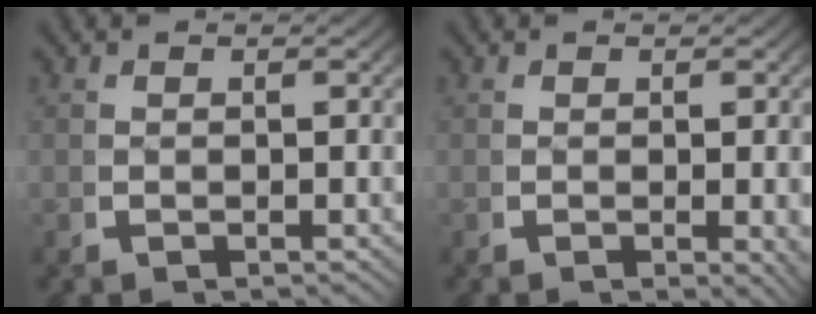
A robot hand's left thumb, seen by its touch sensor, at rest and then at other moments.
{"total": 1.6, "force": [0.0, 0.3, 1.6], "torque": [-0.026, -0.005, 0.003]}